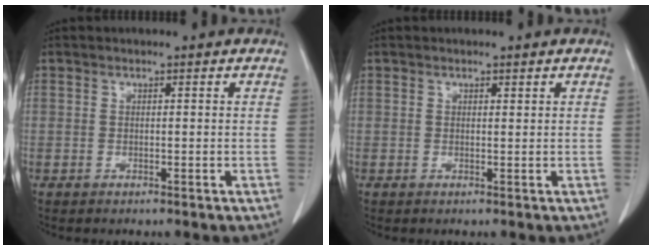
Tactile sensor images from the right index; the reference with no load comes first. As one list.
[{"total": 0.0}]